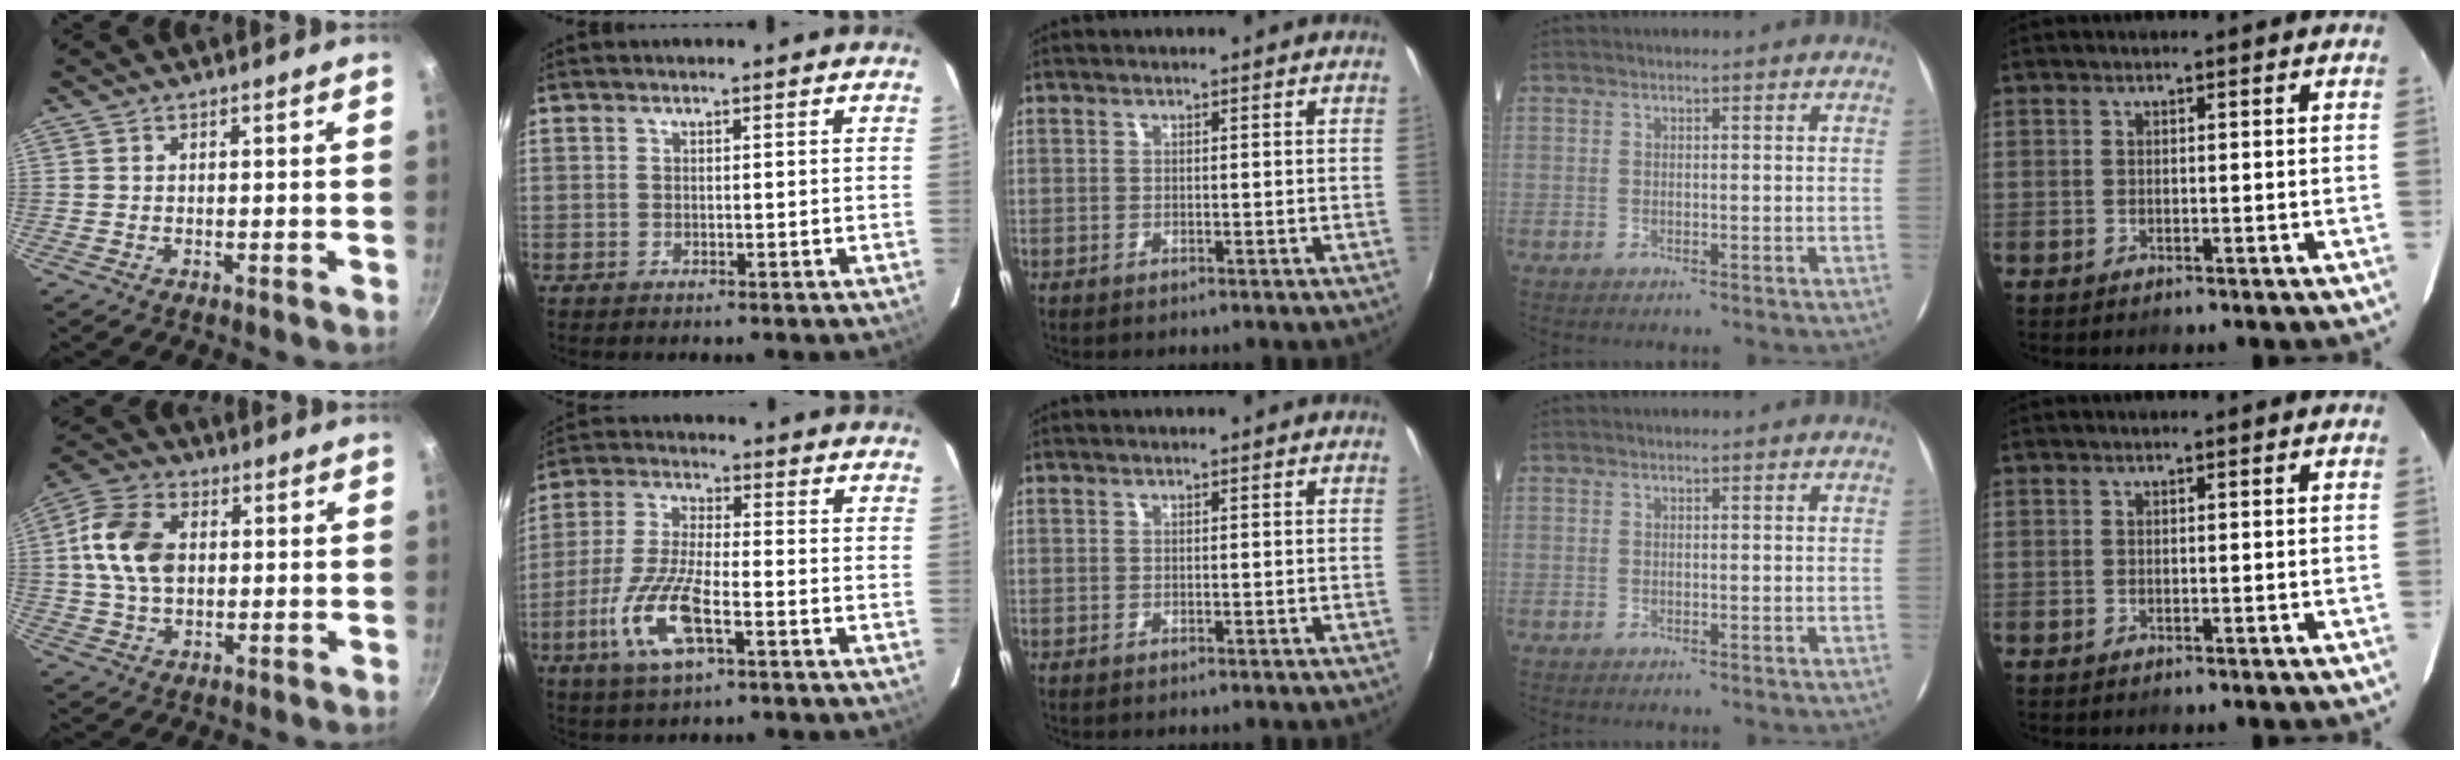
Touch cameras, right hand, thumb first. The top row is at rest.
{"thumb": {"total": 12.0, "force": [1.4, 8.1, 8.7], "torque": [-0.151, 0.016, 0.013]}, "index": {"total": 12.6, "force": [-5.3, 3.8, 10.8], "torque": [-0.235, -0.011, -0.103]}}